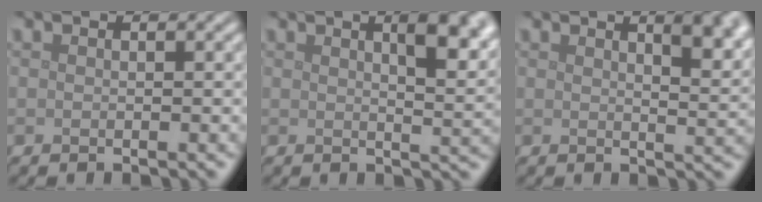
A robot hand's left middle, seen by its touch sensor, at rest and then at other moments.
{"total": 5.6, "force": [2.7, 2.0, 4.6], "torque": [-0.039, 0.011, 0.030]}
{"total": 5.4, "force": [2.9, 2.1, 4.0], "torque": [-0.020, 0.013, 0.032]}